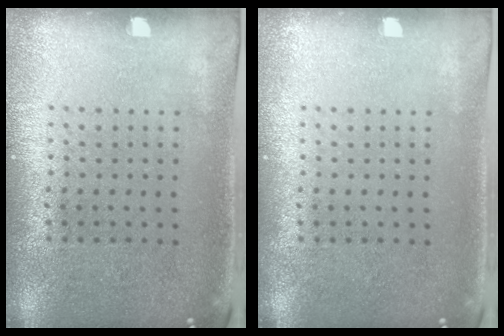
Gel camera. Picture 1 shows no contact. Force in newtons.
{"total": 0.0}